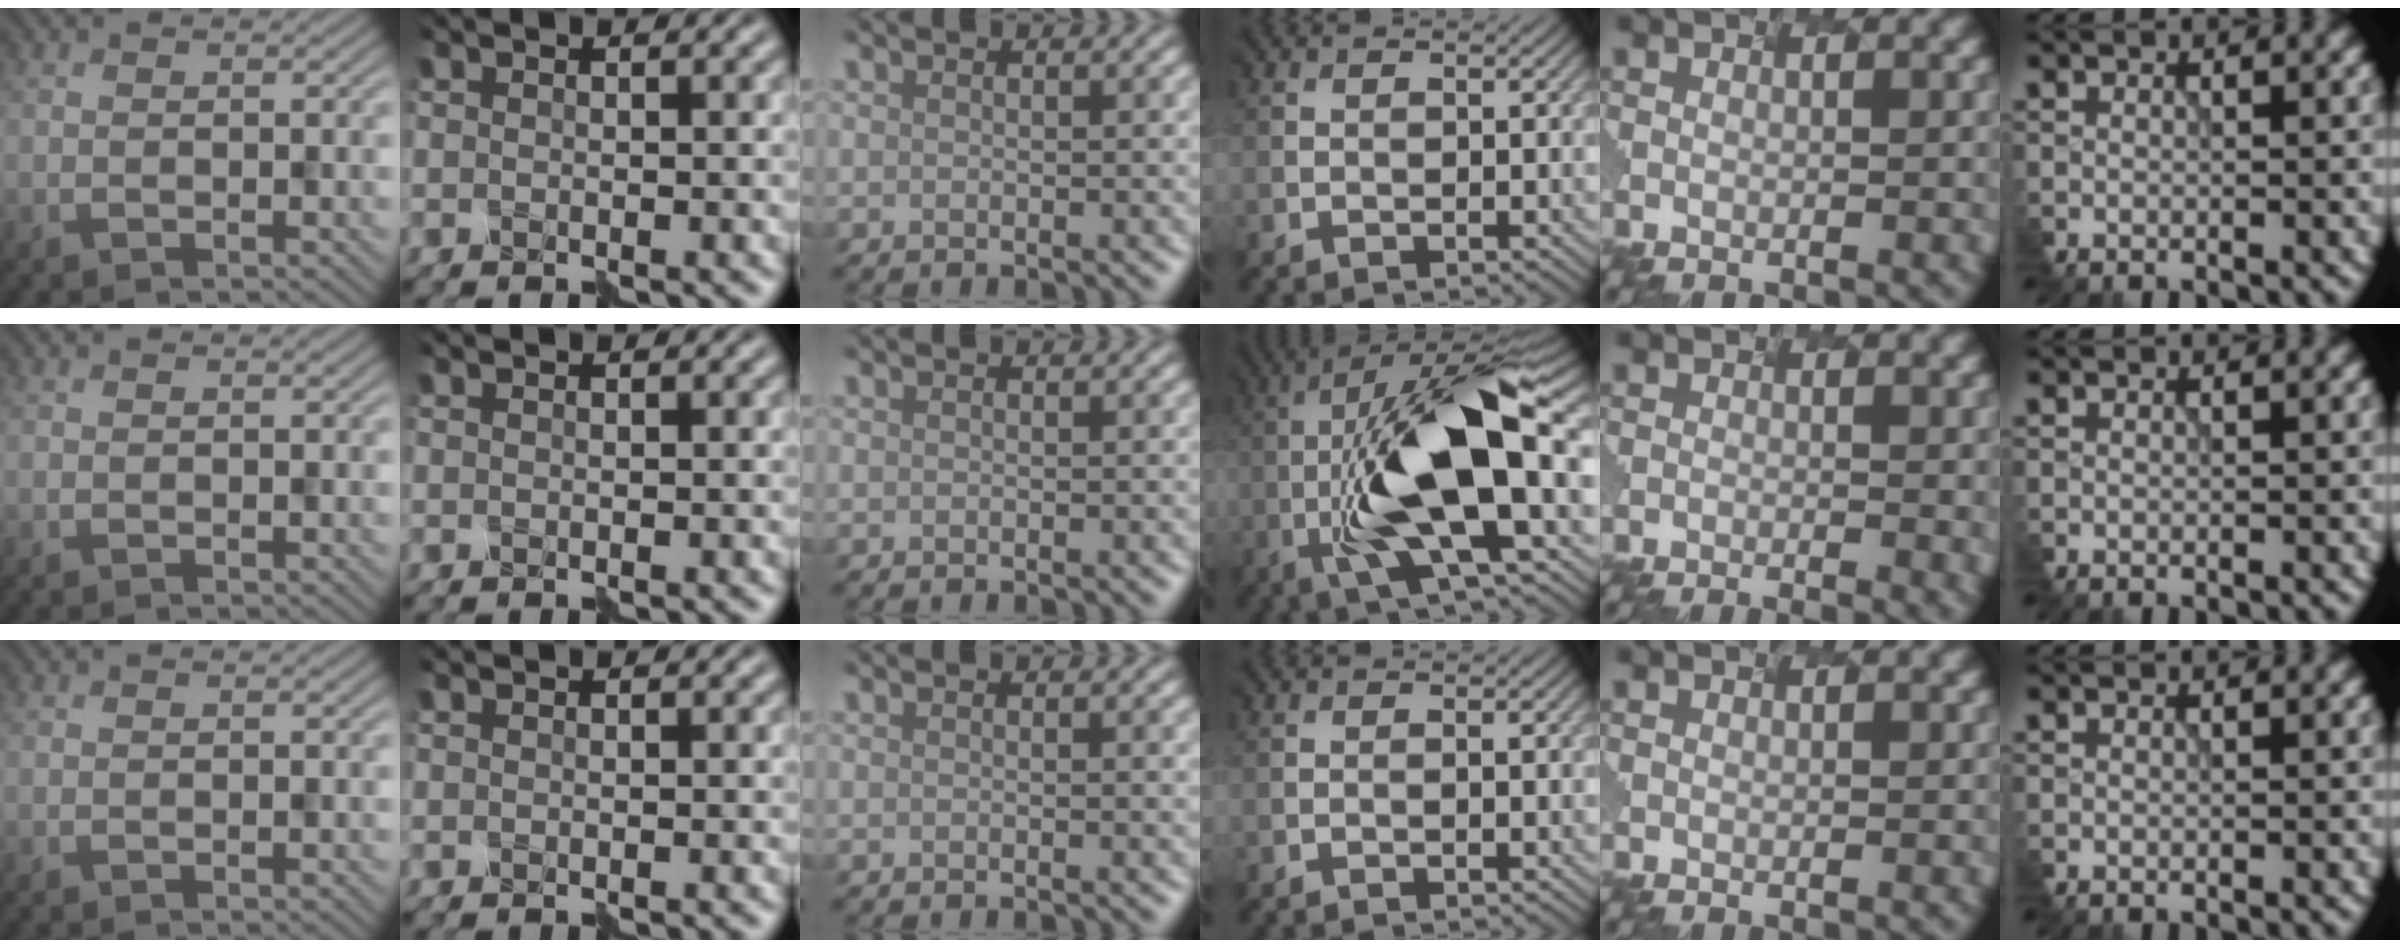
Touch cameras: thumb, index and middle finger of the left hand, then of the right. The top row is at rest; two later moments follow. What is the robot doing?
{"motion": "assemble", "object": "spray bottle"}